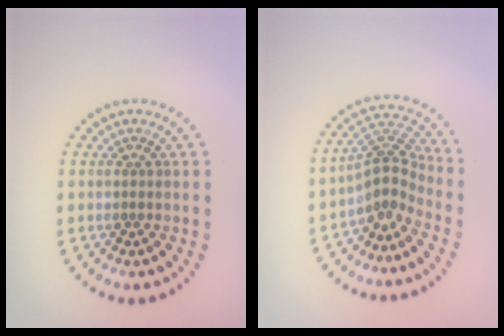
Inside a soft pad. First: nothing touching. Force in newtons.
{"total": 3.5, "press": 2.5, "slide": 2.5}